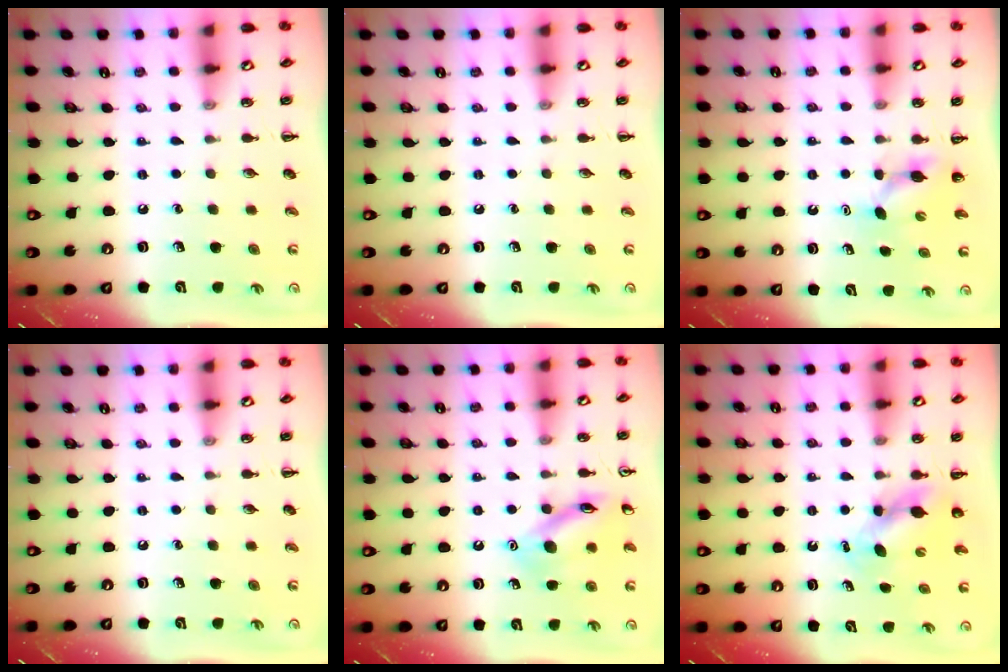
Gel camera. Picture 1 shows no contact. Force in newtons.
{"total": 0.0}
{"total": 4.1, "press": 4.0, "slide": 0.9}
{"total": 0.0}
{"total": 13.3, "press": 13.3, "slide": 0.9}
{"total": 5.0, "press": 5.0, "slide": 0.3}